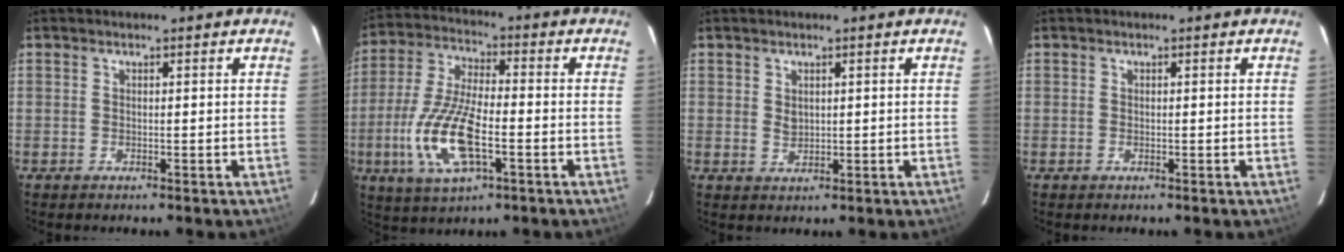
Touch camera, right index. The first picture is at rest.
{"total": 14.8, "force": [-4.4, 5.5, 13.1], "torque": [-0.282, -0.009, -0.084]}
{"total": 1.9, "force": [0.6, 1.4, 1.1], "torque": [-0.016, 0.001, 0.014]}
{"total": 0.0}